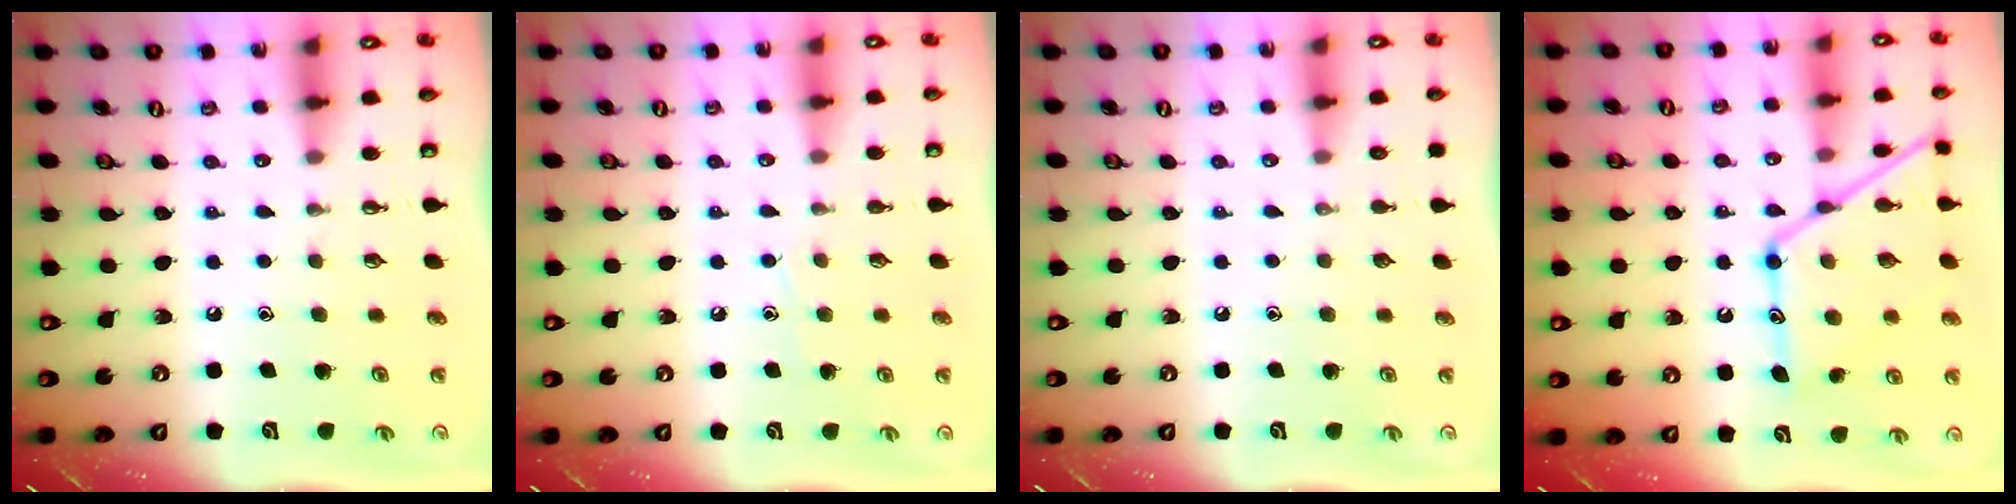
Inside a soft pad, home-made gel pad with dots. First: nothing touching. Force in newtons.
{"total": 4.9, "press": 4.9, "slide": 0.5}
{"total": 0.0}
{"total": 16.1, "press": 16.0, "slide": 1.2}